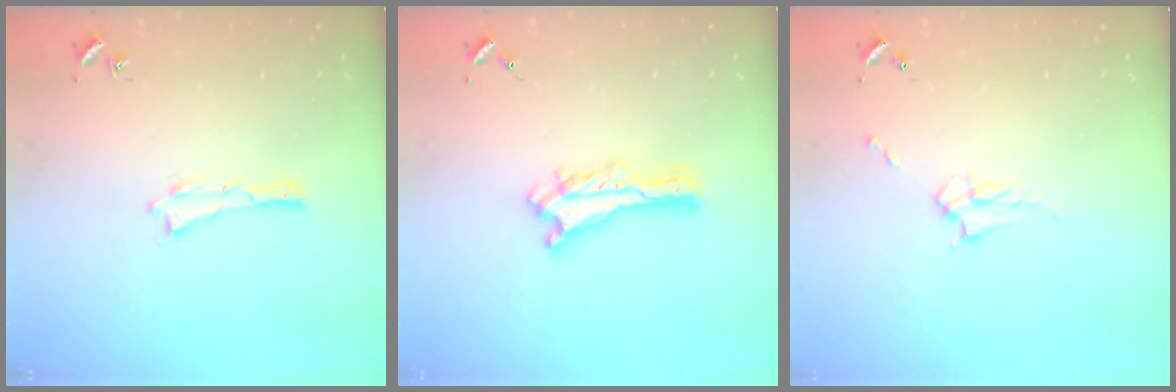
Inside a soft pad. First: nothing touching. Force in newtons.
{"total": 1.2, "press": 1.2, "slide": 0.2}
{"total": 2.9, "press": 2.9, "slide": 0.4}